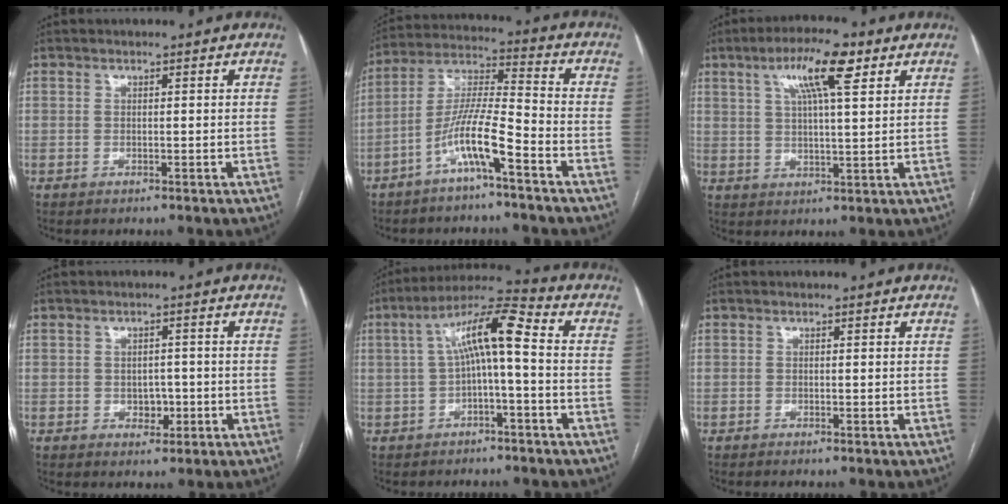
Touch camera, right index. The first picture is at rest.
{"total": 9.6, "force": [-5.2, 0.4, 8.0], "torque": [-0.163, 0.011, -0.100]}
{"total": 9.7, "force": [4.8, 1.7, 8.2], "torque": [-0.147, 0.016, 0.078]}
{"total": 2.8, "force": [-0.7, 2.0, 1.7], "torque": [-0.015, 0.005, -0.004]}
{"total": 9.4, "force": [0.3, 1.3, 9.3], "torque": [-0.164, 0.042, 0.001]}
{"total": 0.0}